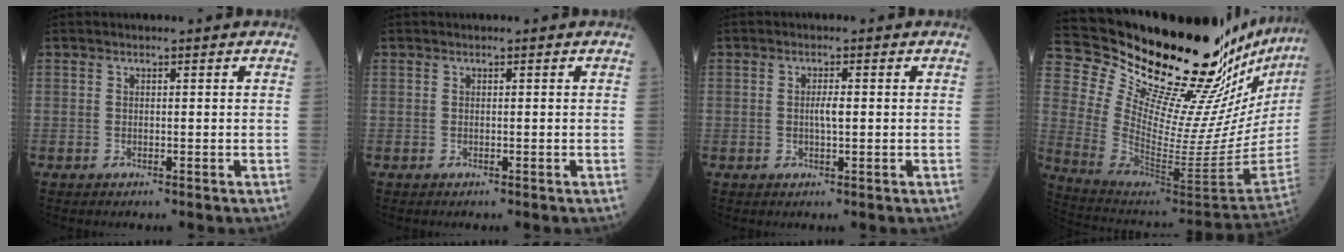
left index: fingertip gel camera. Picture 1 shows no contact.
{"total": 0.0}
{"total": 1.9, "force": [-0.2, 0.4, 1.8], "torque": [-0.037, -0.002, -0.004]}
{"total": 32.3, "force": [28.6, 3.1, 14.6], "torque": [-0.234, -0.153, 0.401]}